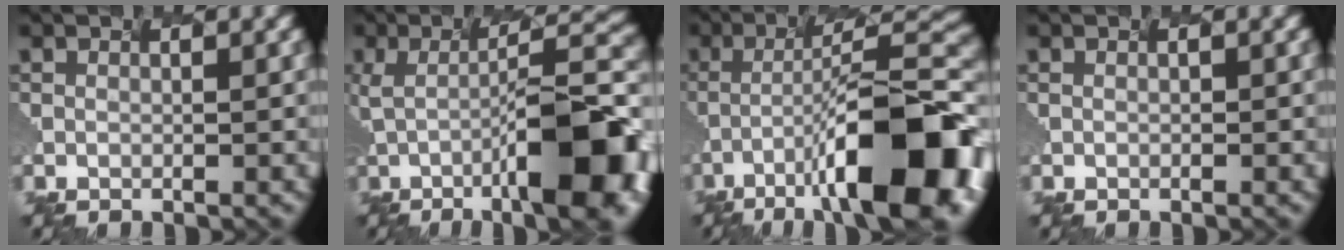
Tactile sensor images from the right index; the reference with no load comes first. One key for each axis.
{"total": 12.1, "fx": -3.2, "fy": 3.0, "fz": 11.3, "tx": -0.183, "ty": -0.006, "tz": -0.028}
{"total": 13.2, "fx": -6.6, "fy": 3.0, "fz": 11.0, "tx": -0.186, "ty": 0.002, "tz": -0.085}
{"total": 0.0}